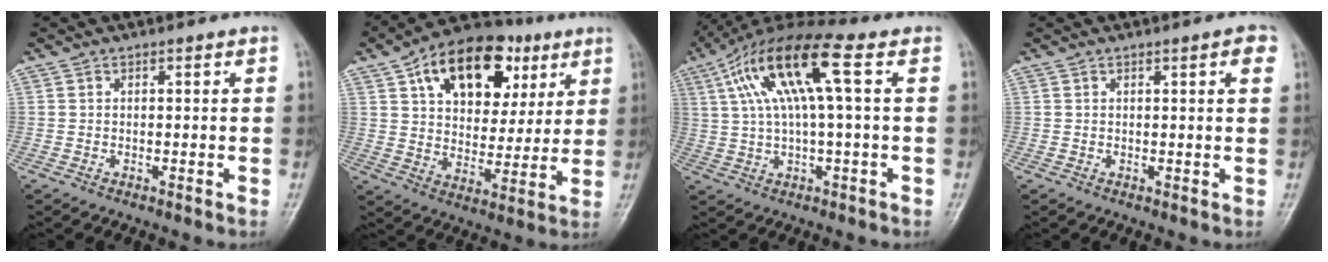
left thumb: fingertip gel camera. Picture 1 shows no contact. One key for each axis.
{"total": 20.3, "fx": 9.1, "fy": 12.4, "fz": 13.2, "tx": -0.161, "ty": -0.006, "tz": 0.142}
{"total": 14.6, "fx": 4.2, "fy": 3.4, "fz": 13.6, "tx": -0.276, "ty": 0.035, "tz": 0.073}
{"total": 2.3, "fx": 1.1, "fy": 0.4, "fz": 2.0, "tx": -0.022, "ty": -0.001, "tz": 0.010}